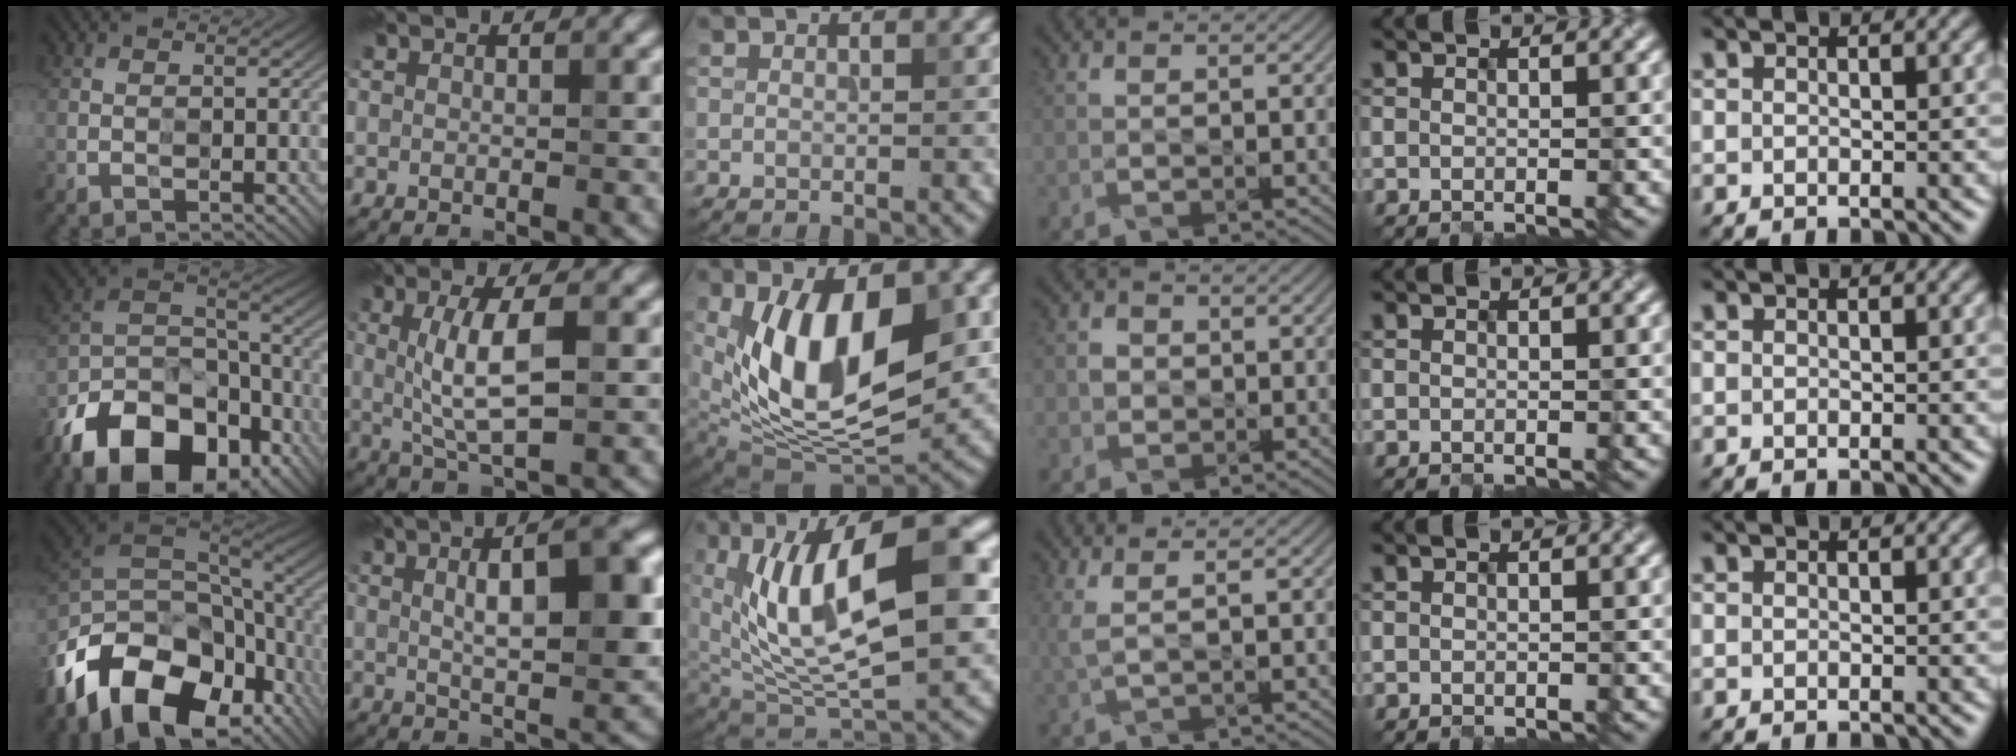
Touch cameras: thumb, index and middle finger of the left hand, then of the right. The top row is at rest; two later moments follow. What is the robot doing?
{"motion": "extract", "object": "keycard holder"}